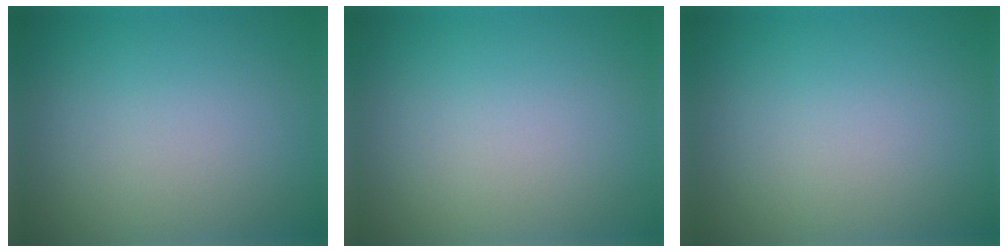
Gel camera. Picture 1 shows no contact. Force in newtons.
{"total": 0.0}
{"total": 0.0}